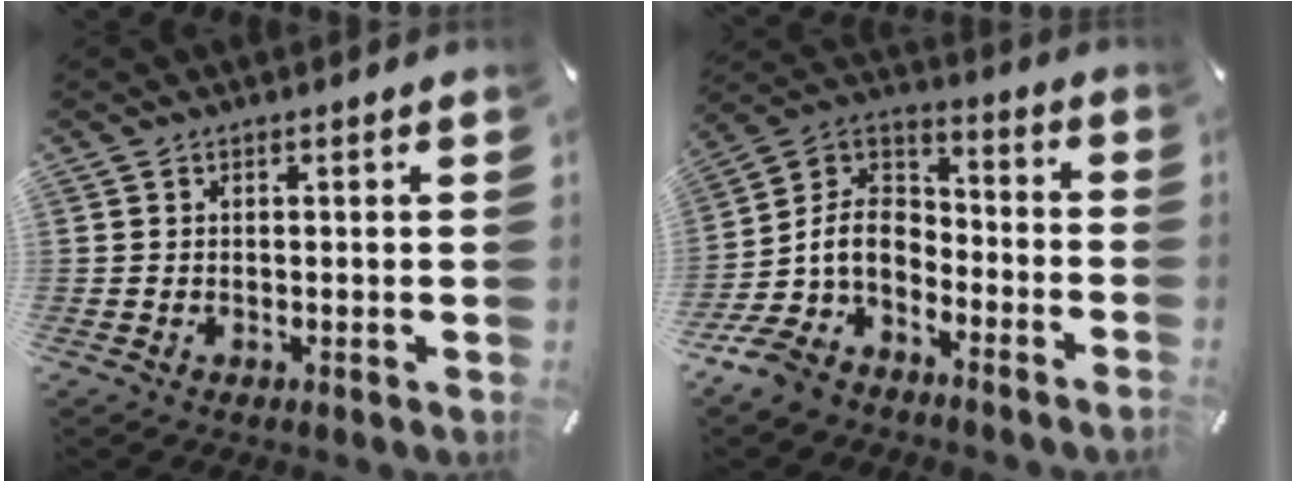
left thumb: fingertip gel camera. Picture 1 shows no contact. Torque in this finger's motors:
{"motor_torque": [0.87, 3.13, 0.82, 0.81, 0.13]}